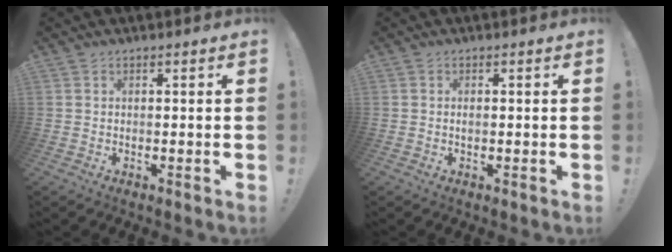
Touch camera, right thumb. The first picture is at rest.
{"total": 0.5, "force": [-0.1, 0.3, 0.4], "torque": [-0.012, 0.003, -0.002]}